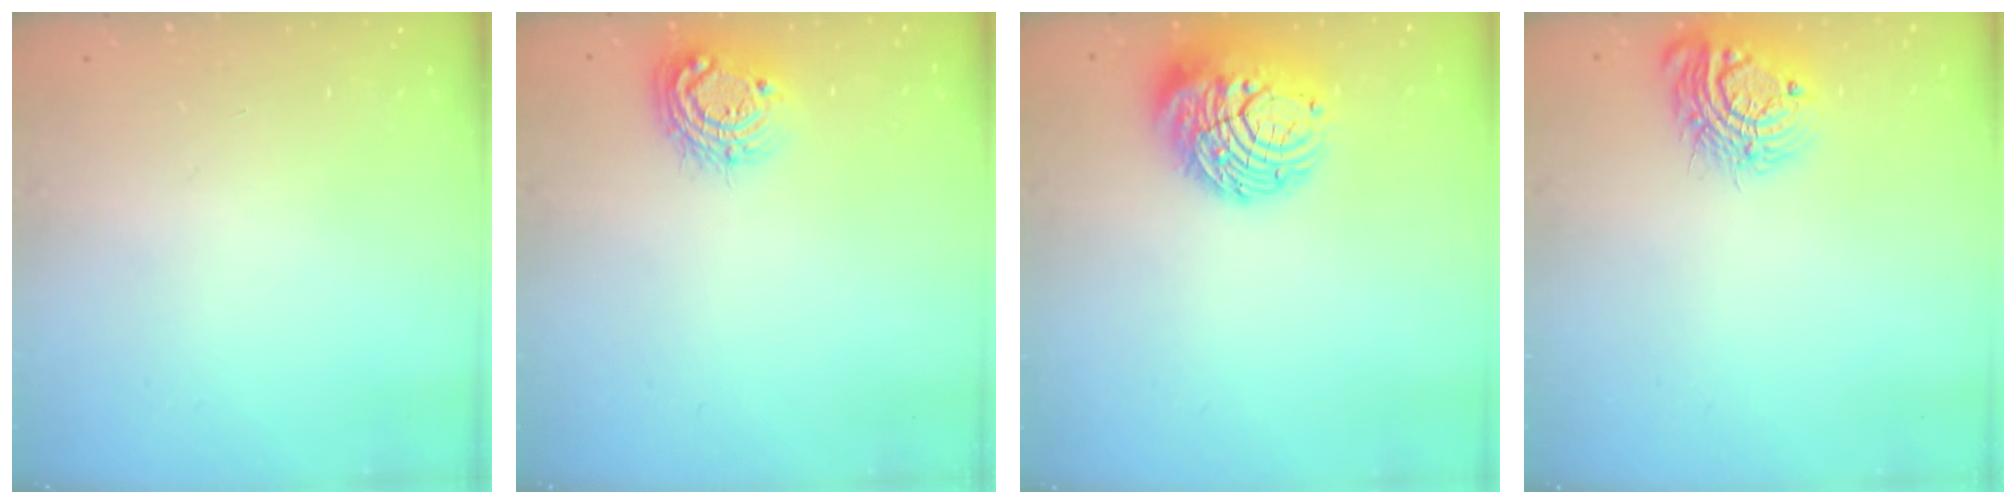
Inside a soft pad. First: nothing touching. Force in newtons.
{"total": 10.9, "press": 10.8, "slide": 0.8}
{"total": 13.3, "press": 13.2, "slide": 1.4}
{"total": 13.3, "press": 13.3, "slide": 0.9}